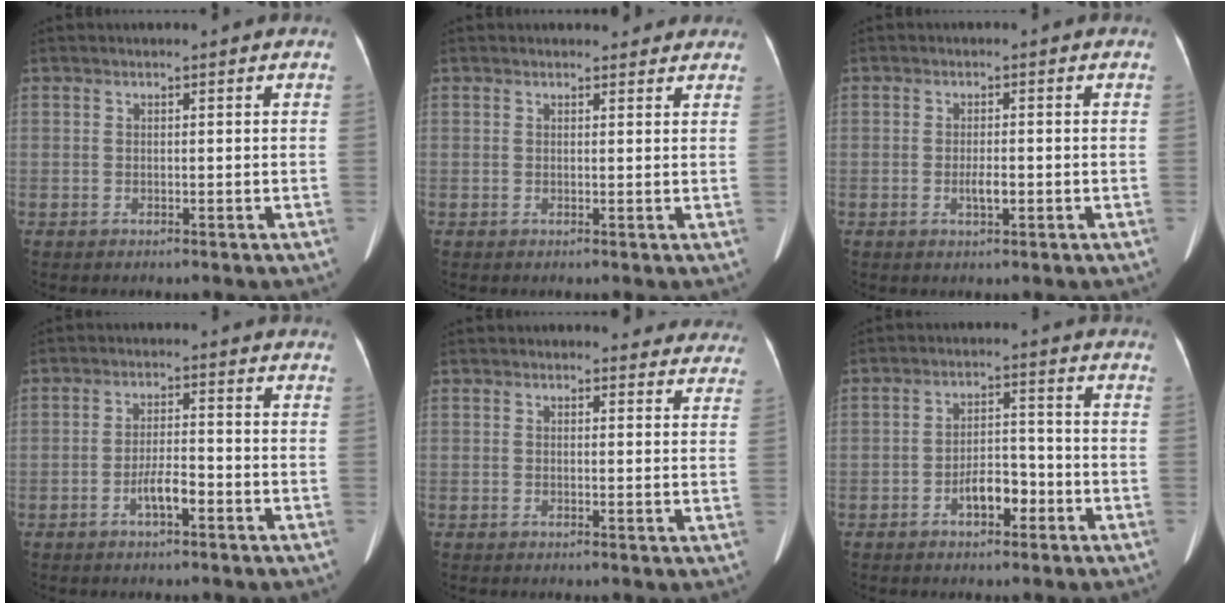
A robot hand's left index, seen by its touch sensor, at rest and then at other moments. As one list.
[{"total": 3.8, "force": [3.4, 1.4, 0.7], "torque": [0.001, 0.006, 0.033]}, {"total": 2.1, "force": [-0.6, 0.5, 1.9], "torque": [-0.037, 0.000, -0.010]}, {"total": 3.9, "force": [-2.0, 0.9, 3.2], "torque": [-0.060, 0.005, -0.038]}, {"total": 8.0, "force": [7.5, 2.6, 1.0], "torque": [0.028, -0.005, 0.055]}, {"total": 4.9, "force": [-2.5, 2.3, 3.6], "torque": [-0.063, 0.014, -0.041]}]